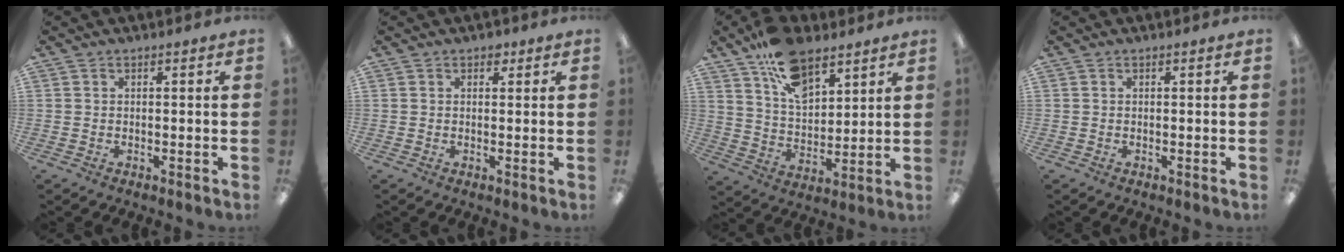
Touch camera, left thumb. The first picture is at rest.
{"total": 1.6, "force": [0.9, 1.0, 0.8], "torque": [0.000, -0.004, 0.012]}
{"total": 14.1, "force": [9.4, 7.2, 7.6], "torque": [-0.130, -0.046, 0.172]}
{"total": 0.0}